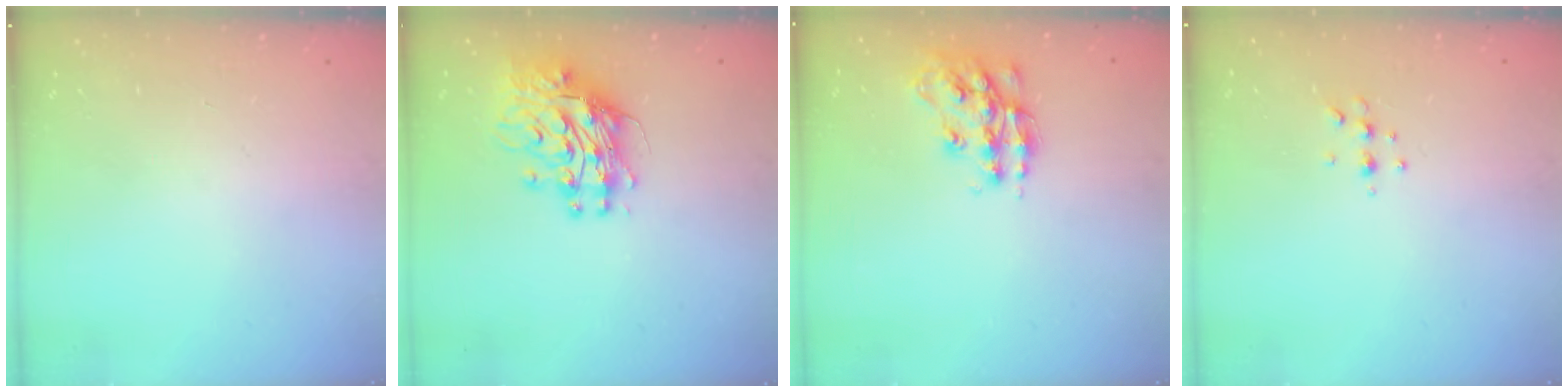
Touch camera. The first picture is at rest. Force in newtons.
{"total": 12.0, "press": 11.9, "slide": 1.1}
{"total": 14.2, "press": 14.2, "slide": 0.9}
{"total": 4.5, "press": 4.4, "slide": 0.8}